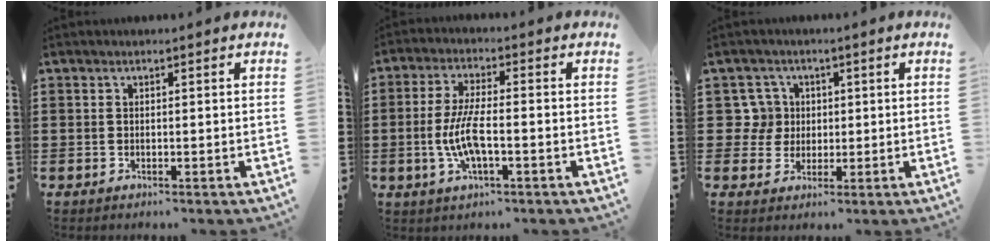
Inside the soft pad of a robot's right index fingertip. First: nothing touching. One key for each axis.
{"total": 6.8, "fx": -1.6, "fy": 1.9, "fz": 6.3, "tx": -0.143, "ty": -0.008, "tz": -0.039}
{"total": 5.3, "fx": 0.9, "fy": 5.0, "fz": 1.3, "tx": -0.047, "ty": 0.016, "tz": 0.017}